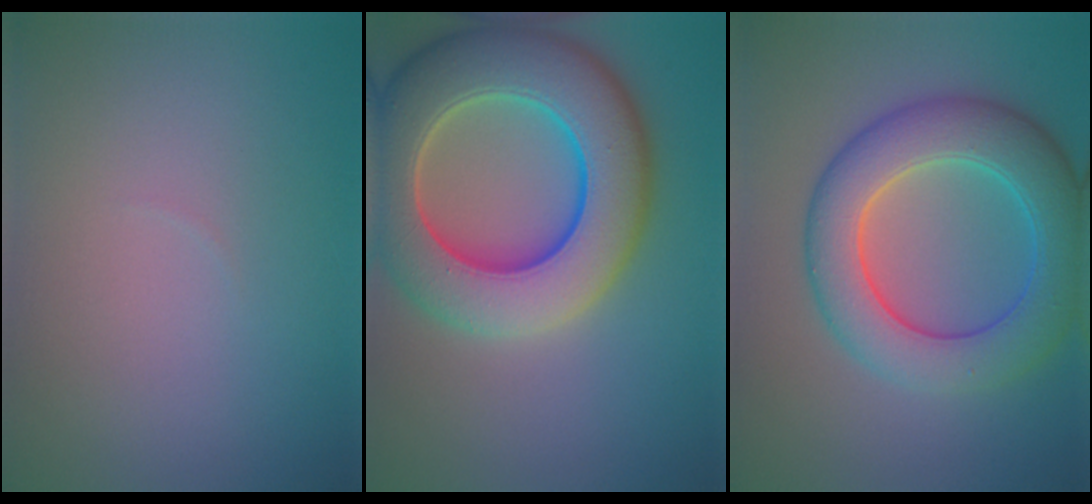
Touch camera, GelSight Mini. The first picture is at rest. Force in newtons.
{"total": 11.7, "press": 11.7, "slide": 0.5}
{"total": 8.1, "press": 8.1, "slide": 0.2}